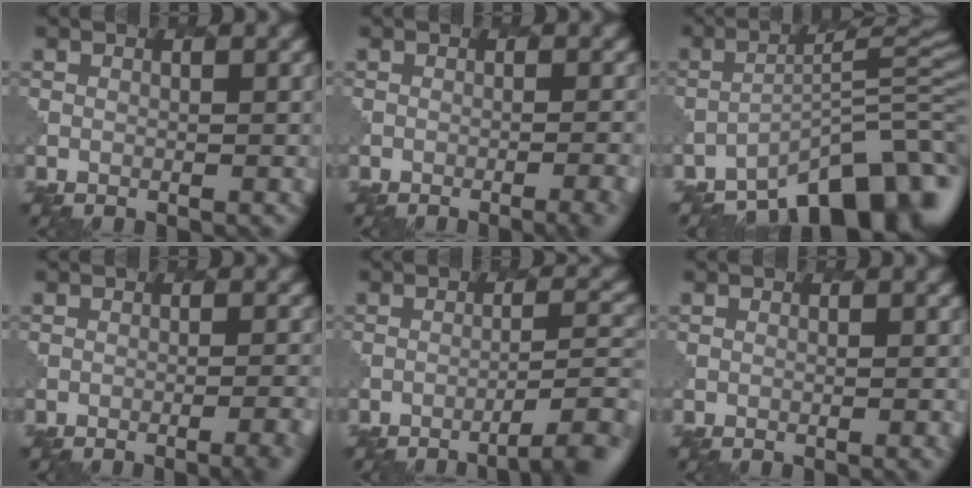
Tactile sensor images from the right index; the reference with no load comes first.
{"total": 4.2, "force": [-2.3, 1.5, 3.2], "torque": [-0.016, 0.012, -0.027]}
{"total": 11.4, "force": [-8.8, 3.4, 6.4], "torque": [-0.085, 0.007, -0.147]}
{"total": 4.8, "force": [-2.8, 1.7, 3.5], "torque": [-0.021, 0.011, -0.032]}
{"total": 5.6, "force": [-3.8, 1.1, 3.9], "torque": [-0.051, 0.010, -0.055]}
{"total": 1.0, "force": [-0.3, 0.4, 0.9], "torque": [-0.003, 0.004, -0.004]}